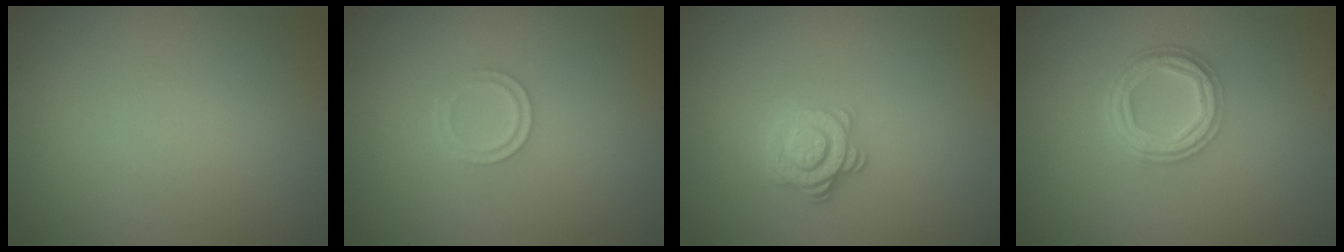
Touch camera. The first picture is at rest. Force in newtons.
{"total": 1.4, "press": 1.4, "slide": 0.3}
{"total": 2.9, "press": 2.5, "slide": 1.6}
{"total": 4.3, "press": 3.3, "slide": 2.7}